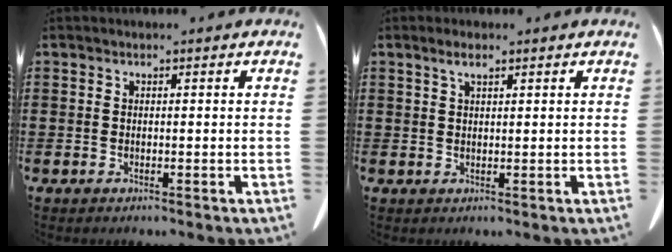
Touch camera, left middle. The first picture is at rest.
{"total": 1.9, "force": [1.0, 0.5, 1.5], "torque": [-0.033, 0.002, 0.018]}